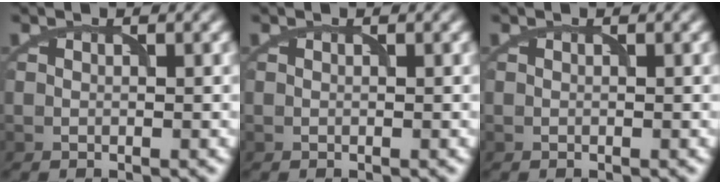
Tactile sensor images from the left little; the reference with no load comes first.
{"total": 0.0}
{"total": 0.0}